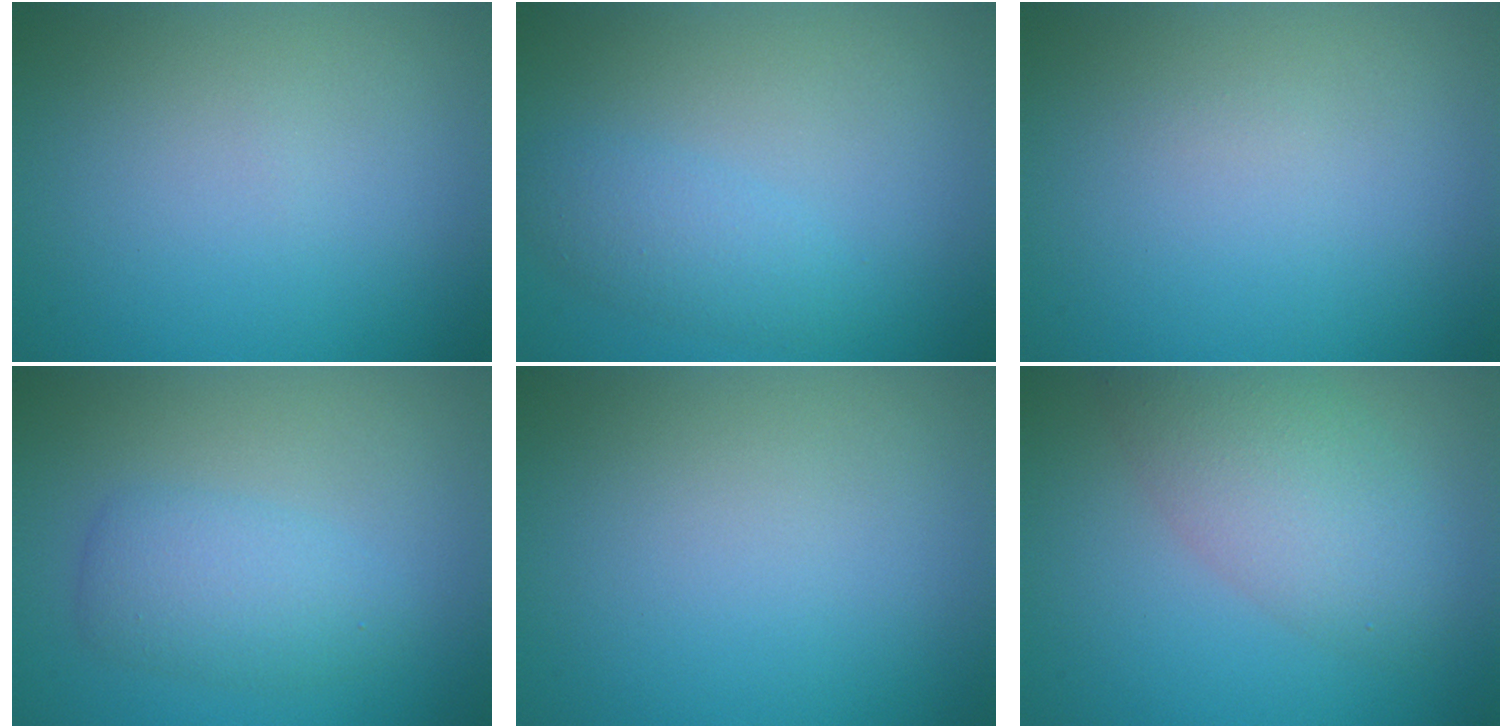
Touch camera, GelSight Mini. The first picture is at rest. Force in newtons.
{"total": 2.4, "press": 2.4, "slide": 0.1}
{"total": 0.0}
{"total": 3.2, "press": 3.2, "slide": 0.1}
{"total": 0.0}
{"total": 5.5, "press": 5.5, "slide": 0.2}